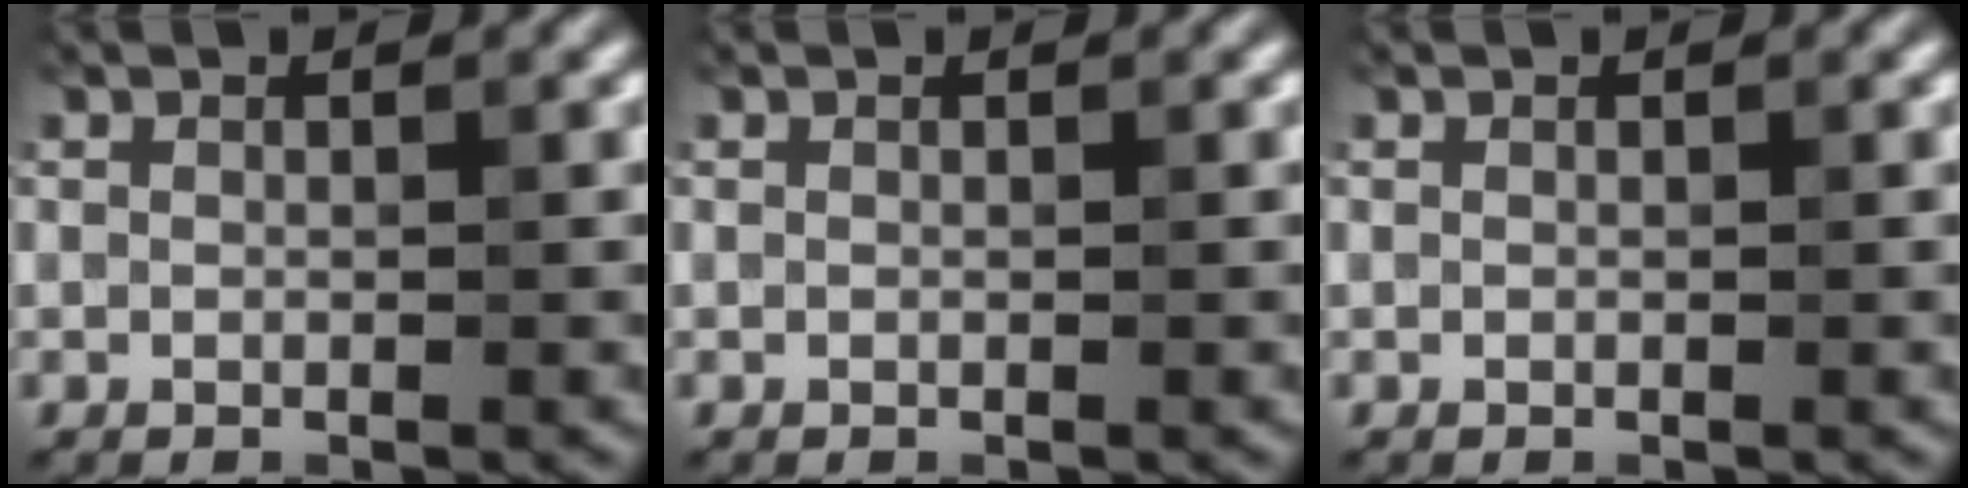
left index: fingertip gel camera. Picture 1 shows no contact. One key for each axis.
{"total": 0.0}
{"total": 0.0}